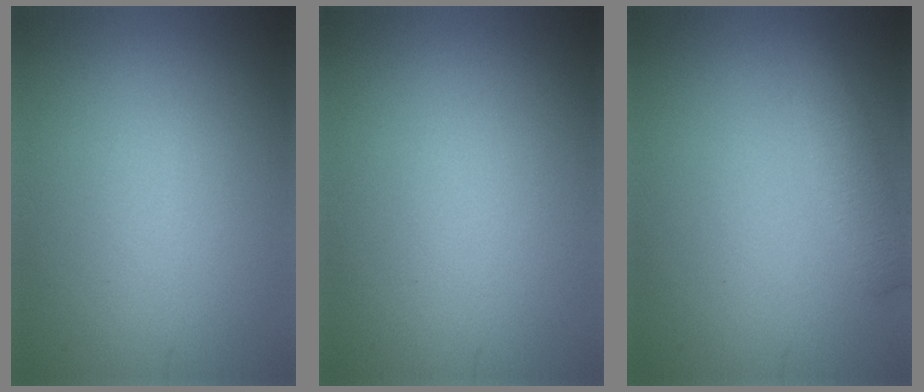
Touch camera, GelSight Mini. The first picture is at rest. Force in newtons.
{"total": 0.0}
{"total": 2.6, "press": 2.6, "slide": 0.1}